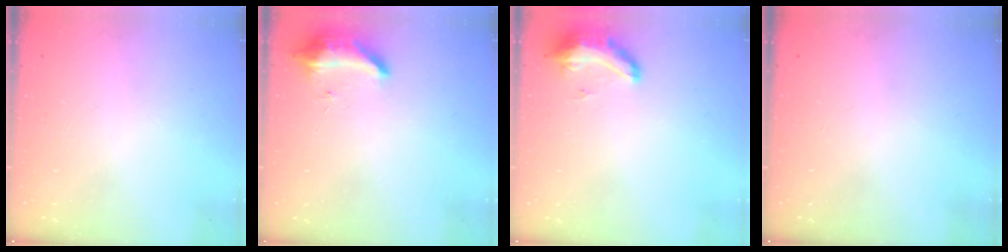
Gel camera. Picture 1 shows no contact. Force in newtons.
{"total": 9.1, "press": 8.8, "slide": 2.4}
{"total": 8.7, "press": 8.5, "slide": 1.6}
{"total": 0.0}